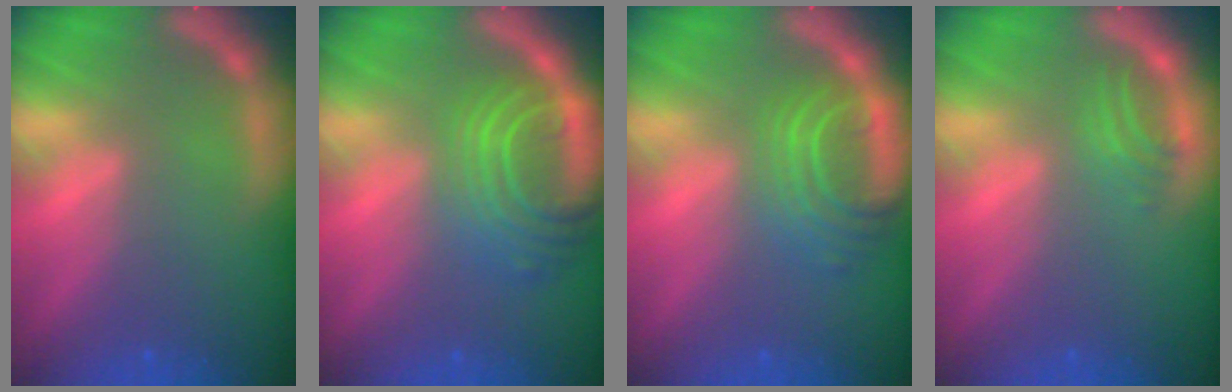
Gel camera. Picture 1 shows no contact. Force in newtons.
{"total": 8.5}
{"total": 6.1}
{"total": 2.0}